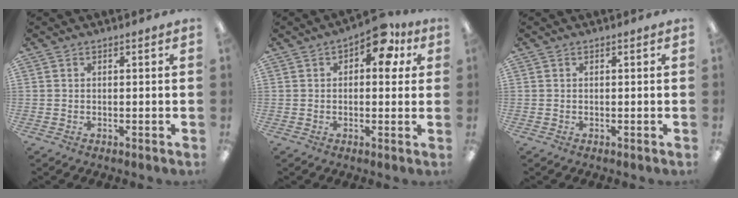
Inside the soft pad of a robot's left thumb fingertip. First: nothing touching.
{"total": 9.5, "force": [4.2, 5.1, 6.9], "torque": [-0.073, -0.015, 0.065]}
{"total": 0.0}